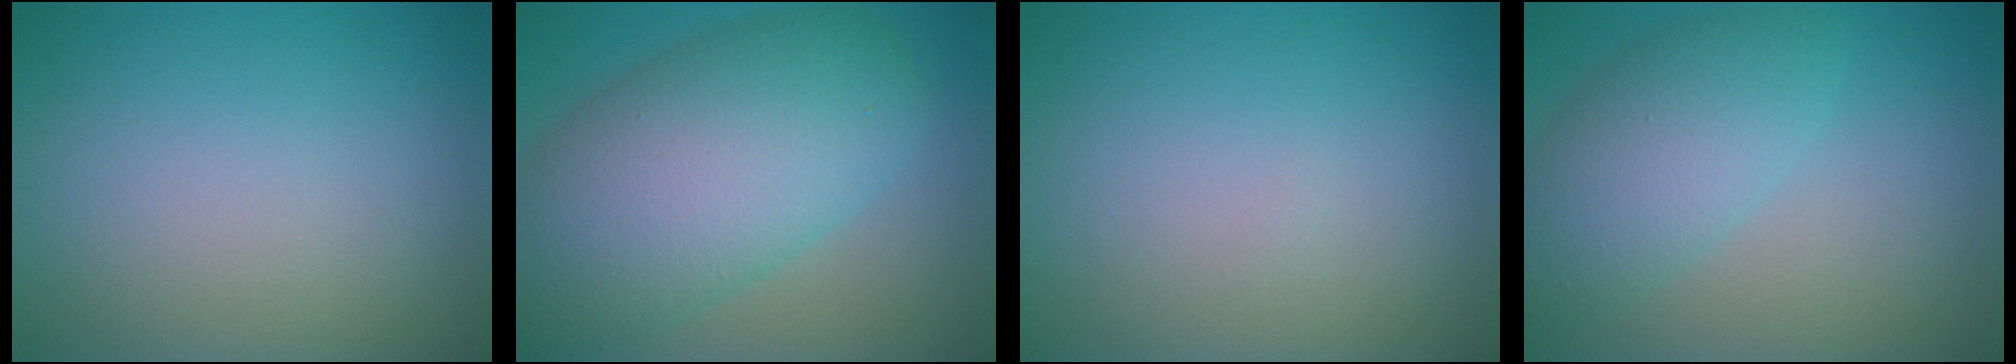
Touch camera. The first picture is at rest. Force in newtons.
{"total": 10.6, "press": 10.6, "slide": 0.4}
{"total": 0.0}
{"total": 4.7, "press": 4.7, "slide": 0.1}